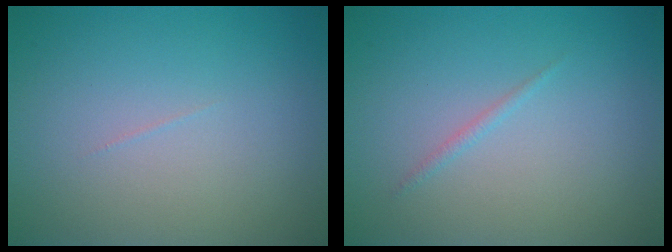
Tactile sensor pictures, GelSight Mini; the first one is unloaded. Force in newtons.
{"total": 0.6, "press": 0.6, "slide": 0.1}